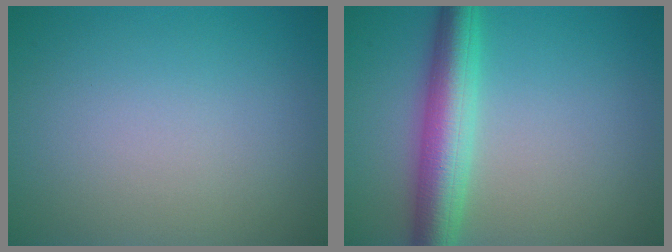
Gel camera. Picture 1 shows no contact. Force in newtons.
{"total": 5.8, "press": 5.8, "slide": 0.2}